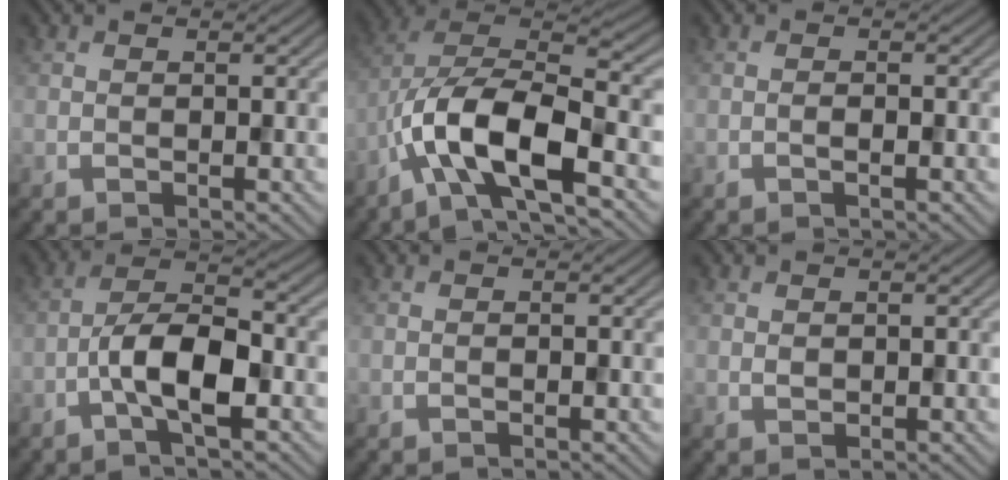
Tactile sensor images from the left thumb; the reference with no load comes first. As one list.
[{"total": 12.2, "force": [-5.3, 4.7, 10.0], "torque": [-0.195, -0.004, -0.109]}, {"total": 0.8, "force": [-0.4, 0.1, 0.7], "torque": [-0.011, 0.001, -0.006]}, {"total": 7.1, "force": [-2.8, 2.3, 6.1], "torque": [-0.112, 0.015, -0.063]}, {"total": 0.0}, {"total": 0.8, "force": [0.3, 0.6, 0.4], "torque": [-0.011, -0.002, 0.007]}]